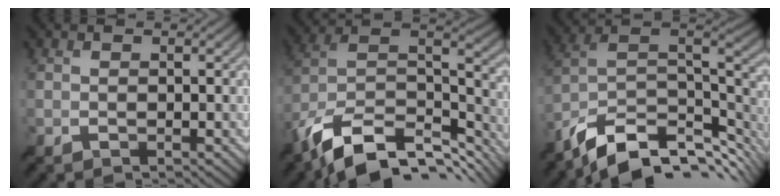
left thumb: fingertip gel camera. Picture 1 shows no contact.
{"total": 15.2, "force": [-9.8, 7.5, 9.0], "torque": [-0.213, -0.019, -0.158]}
{"total": 13.8, "force": [-8.3, 6.6, 8.8], "torque": [-0.198, -0.015, -0.140]}